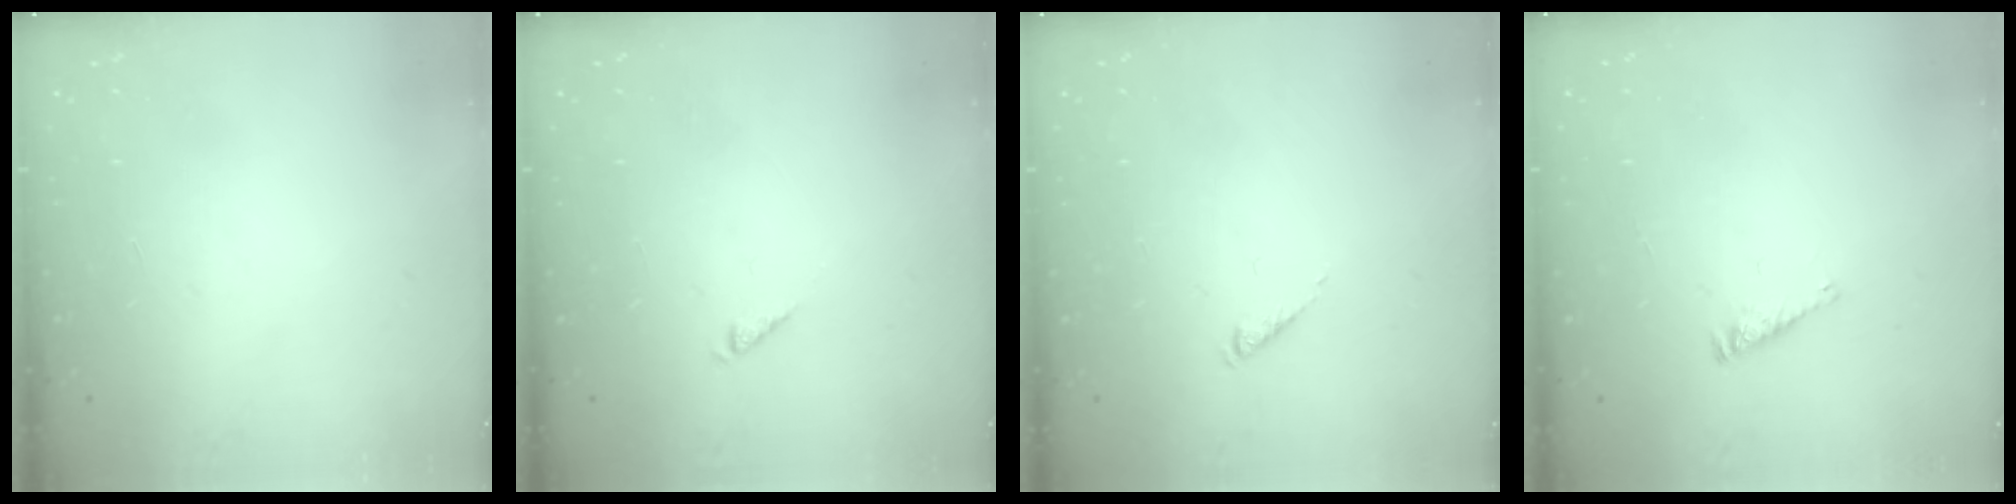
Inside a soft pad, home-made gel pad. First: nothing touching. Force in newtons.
{"total": 2.7, "press": 2.6, "slide": 0.4}
{"total": 0.0}
{"total": 2.5, "press": 2.4, "slide": 0.4}